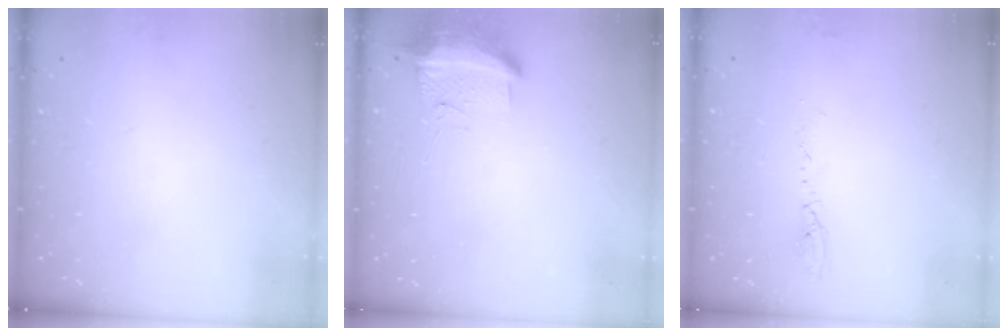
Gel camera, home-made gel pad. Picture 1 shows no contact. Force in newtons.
{"total": 10.0, "press": 9.9, "slide": 1.7}
{"total": 3.9, "press": 3.8, "slide": 1.2}